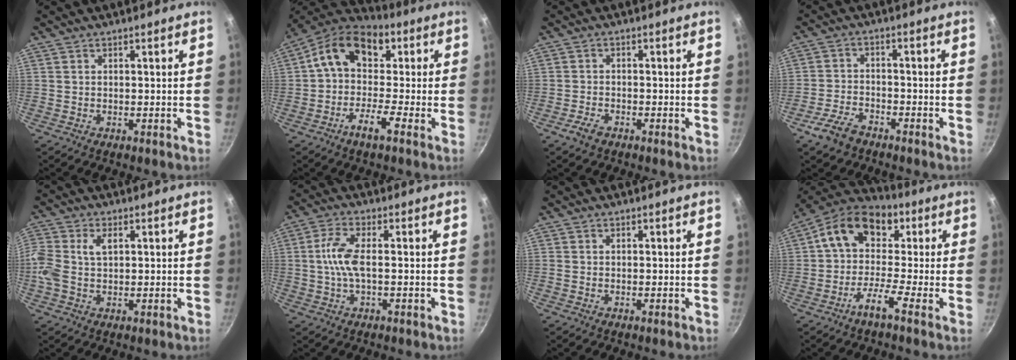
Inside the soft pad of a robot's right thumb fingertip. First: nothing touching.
{"total": 12.9, "force": [0.1, 8.3, 9.9], "torque": [-0.146, 0.043, -0.021]}
{"total": 2.9, "force": [-2.0, 1.2, 1.8], "torque": [-0.041, 0.015, -0.042]}
{"total": 6.0, "force": [-4.2, 2.8, 3.2], "torque": [-0.065, 0.031, -0.085]}
{"total": 6.7, "force": [0.9, 4.1, 5.2], "torque": [-0.113, 0.014, 0.011]}
{"total": 6.1, "force": [-0.2, 2.1, 5.8], "torque": [-0.135, 0.011, -0.011]}
{"total": 0.0}
{"total": 12.5, "force": [0.2, 8.0, 9.5], "torque": [-0.143, 0.046, -0.022]}